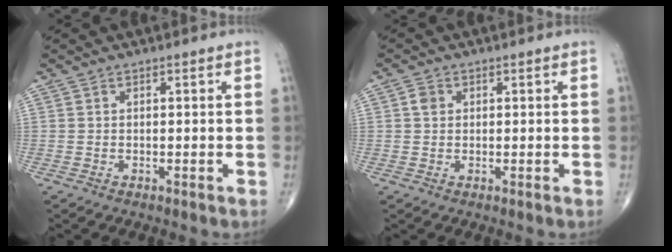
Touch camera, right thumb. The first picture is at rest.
{"total": 1.7, "force": [0.4, 1.5, 0.8], "torque": [-0.009, 0.001, 0.005]}